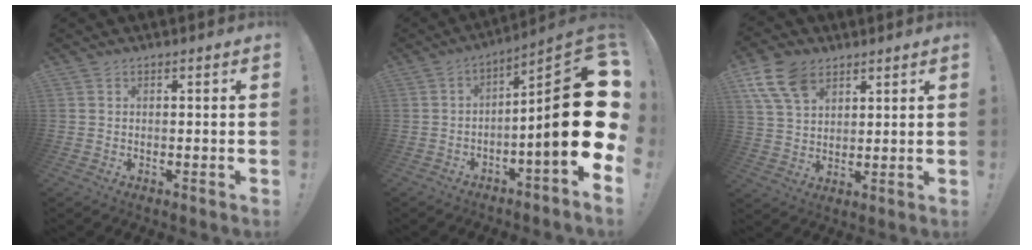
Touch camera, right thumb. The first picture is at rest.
{"total": 20.1, "force": [-1.5, 2.9, 19.8], "torque": [-0.303, 0.004, -0.027]}
{"total": 11.4, "force": [6.3, 7.2, 6.1], "torque": [-0.119, -0.017, 0.123]}